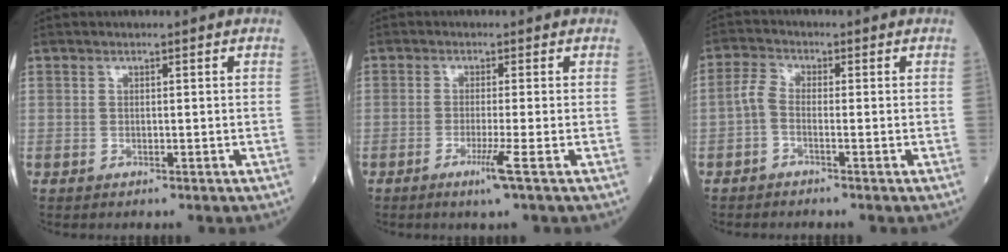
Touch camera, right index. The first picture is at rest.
{"total": 3.4, "force": [-1.6, -0.9, 2.9], "torque": [-0.058, -0.012, -0.034]}
{"total": 2.6, "force": [-1.0, 1.1, 2.2], "torque": [-0.054, 0.005, -0.026]}